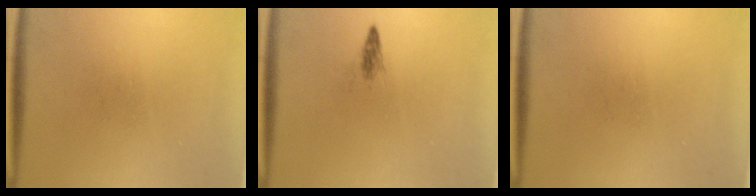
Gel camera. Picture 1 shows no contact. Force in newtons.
{"total": 1.0}
{"total": 0.0}